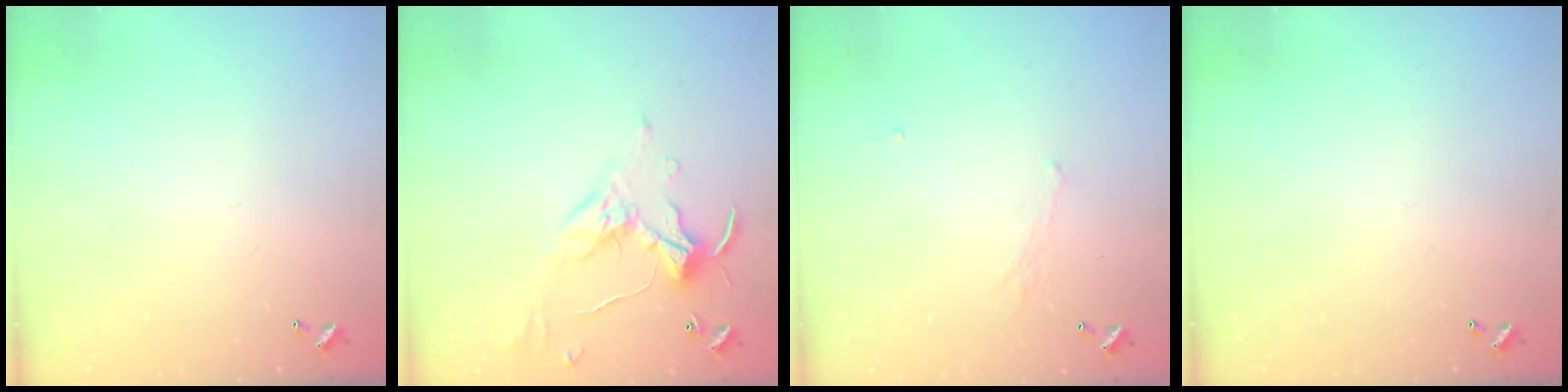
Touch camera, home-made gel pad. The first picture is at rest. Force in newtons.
{"total": 1.7, "press": 1.5, "slide": 0.8}
{"total": 1.1, "press": 0.8, "slide": 0.7}
{"total": 0.0}